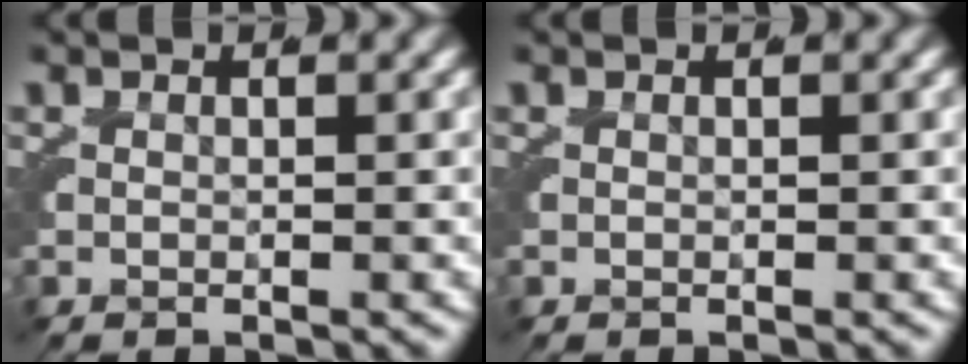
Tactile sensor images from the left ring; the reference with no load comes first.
{"total": 0.0}